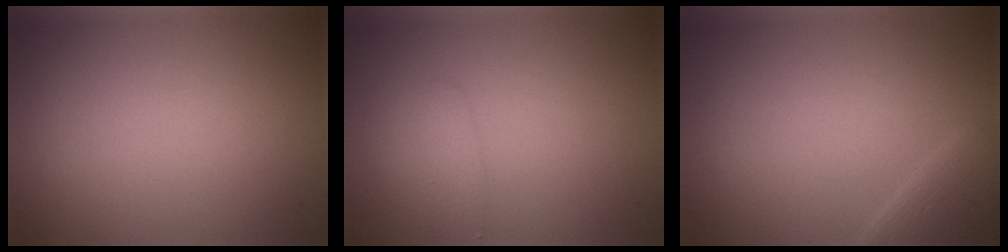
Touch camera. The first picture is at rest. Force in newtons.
{"total": 1.5, "press": 1.5, "slide": 0.1}
{"total": 2.3, "press": 2.3, "slide": 0.1}